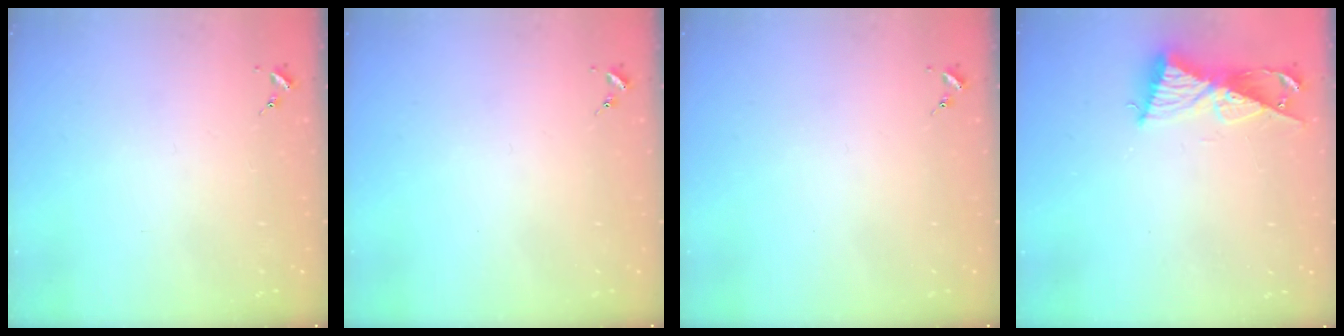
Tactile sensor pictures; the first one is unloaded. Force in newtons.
{"total": 0.0}
{"total": 0.0}
{"total": 9.8, "press": 9.7, "slide": 0.6}